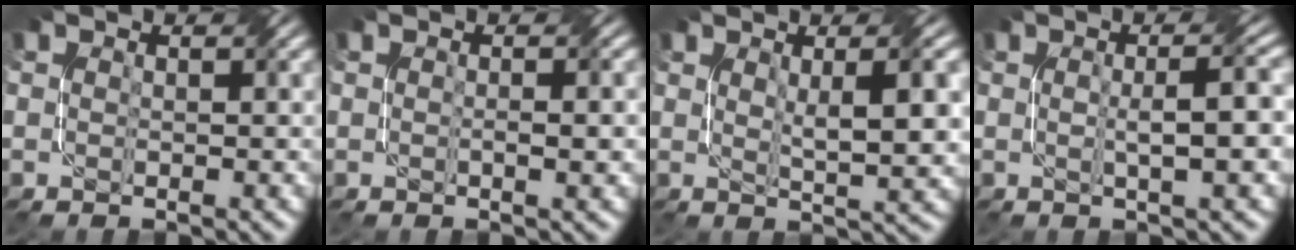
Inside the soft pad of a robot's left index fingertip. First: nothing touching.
{"total": 1.5, "force": [-0.1, 0.3, 1.5], "torque": [-0.024, 0.000, -0.002]}
{"total": 5.5, "force": [1.2, 1.4, 5.2], "torque": [-0.073, 0.000, 0.024]}
{"total": 4.2, "force": [0.1, 0.8, 4.1], "torque": [-0.059, 0.011, 0.003]}